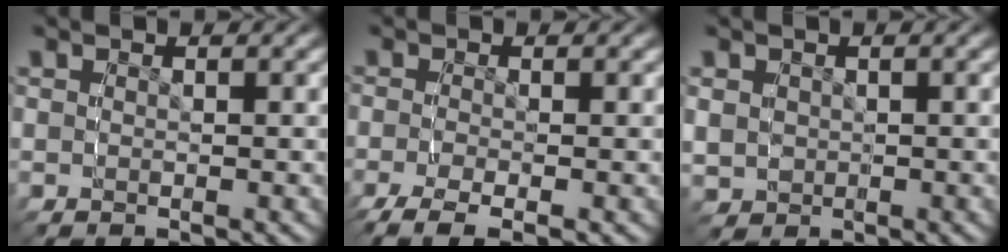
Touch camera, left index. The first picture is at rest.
{"total": 4.5, "force": [-2.8, 1.9, 2.9], "torque": [-0.056, -0.015, -0.040]}
{"total": 3.2, "force": [-0.1, 3.0, 1.1], "torque": [-0.028, -0.017, 0.008]}